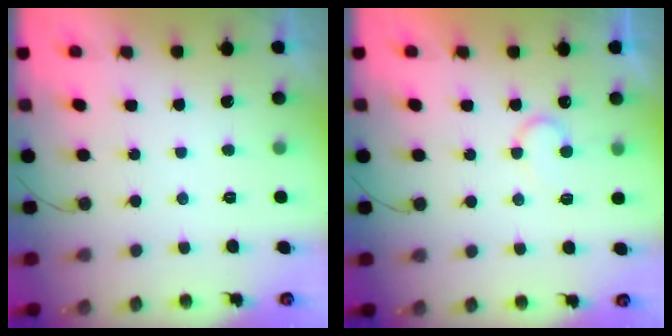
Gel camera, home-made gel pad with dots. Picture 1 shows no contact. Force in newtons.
{"total": 6.8, "press": 6.8, "slide": 0.6}